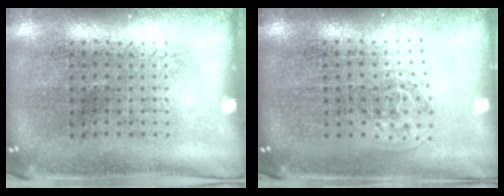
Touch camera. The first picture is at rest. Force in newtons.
{"total": 1.1, "press": 0.7, "slide": 0.8}